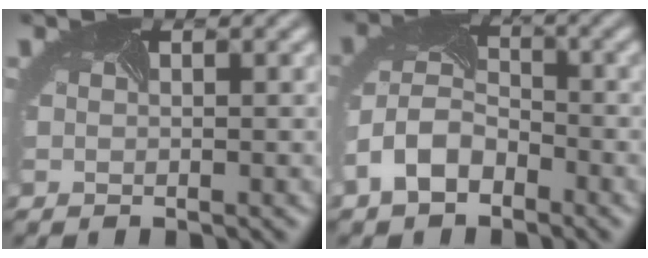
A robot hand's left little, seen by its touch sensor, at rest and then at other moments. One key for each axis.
{"total": 5.1, "fx": -2.8, "fy": 3.1, "fz": 2.9, "tx": -0.072, "ty": 0.000, "tz": -0.061}